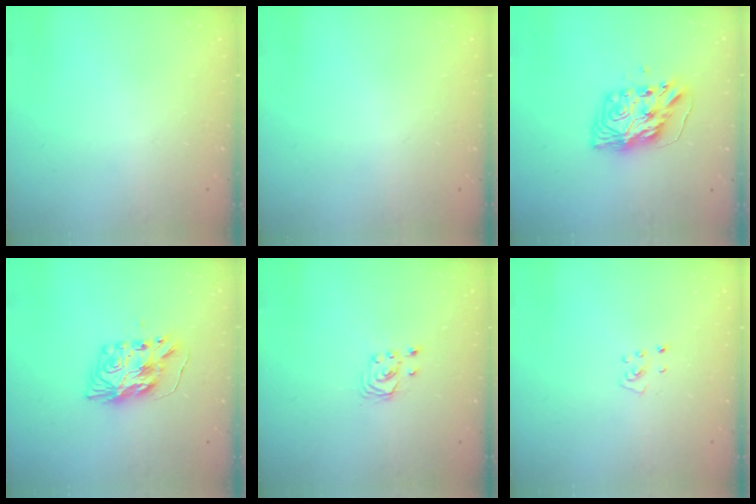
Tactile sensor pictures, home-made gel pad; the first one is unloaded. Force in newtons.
{"total": 0.0}
{"total": 9.9, "press": 9.9, "slide": 0.8}
{"total": 9.5, "press": 9.5, "slide": 0.4}
{"total": 2.5, "press": 2.5, "slide": 0.3}
{"total": 3.8, "press": 3.8, "slide": 0.4}